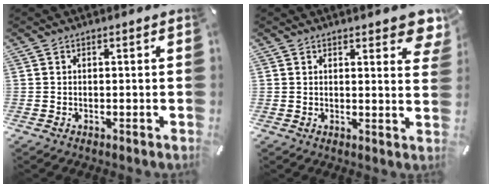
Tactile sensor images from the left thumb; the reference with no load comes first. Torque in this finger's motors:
{"motor_torque": [1.57, 3.44, 1.59, -1.18, 0.18]}